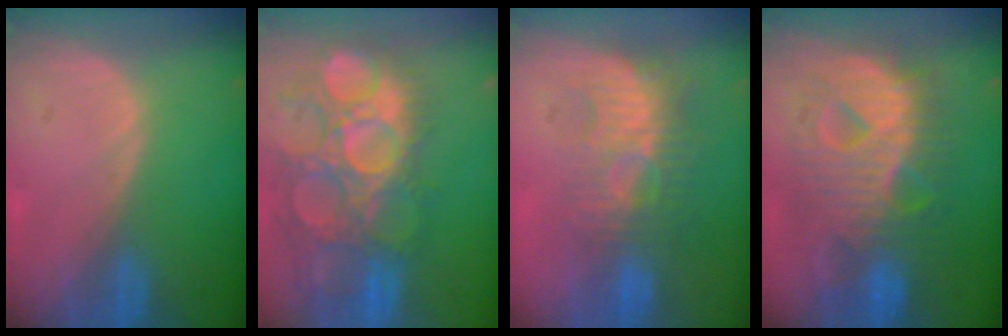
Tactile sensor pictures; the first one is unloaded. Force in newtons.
{"total": 14.2, "press": 12.7, "slide": 6.4}
{"total": 8.6, "press": 8.1, "slide": 2.9}
{"total": 12.7, "press": 12.6, "slide": 1.2}